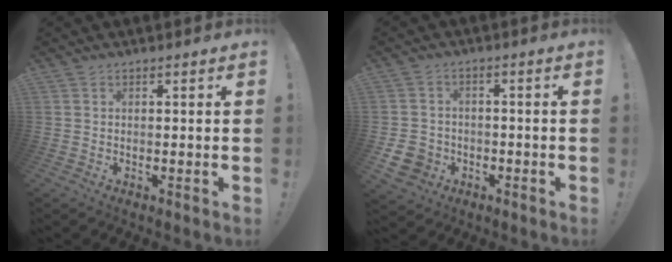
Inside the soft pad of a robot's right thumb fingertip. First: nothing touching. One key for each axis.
{"total": 7.7, "fx": -3.3, "fy": 6.4, "fz": 2.7, "tx": -0.047, "ty": 0.022, "tz": -0.059}